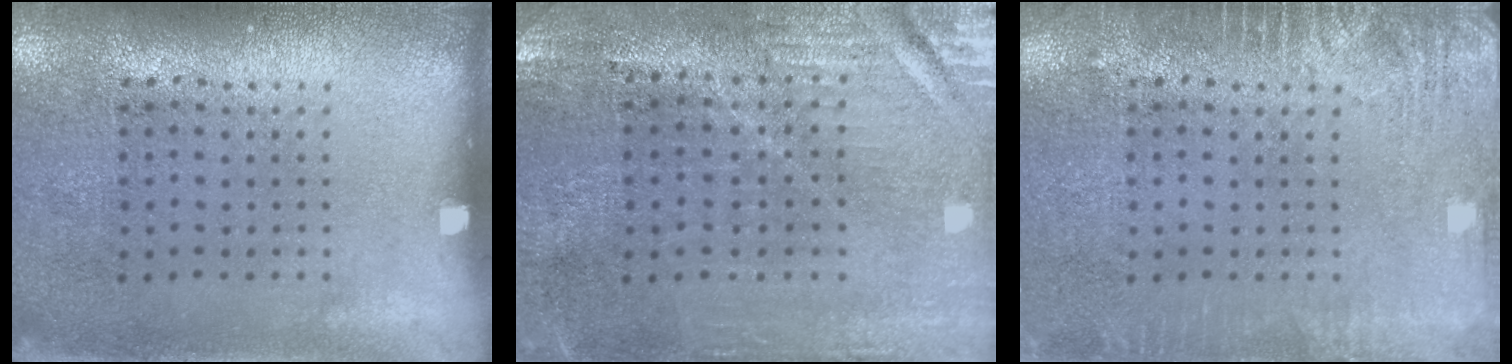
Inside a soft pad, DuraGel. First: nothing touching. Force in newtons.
{"total": 0.9, "press": 0.8, "slide": 0.3}
{"total": 2.7, "press": 2.7, "slide": 0.4}